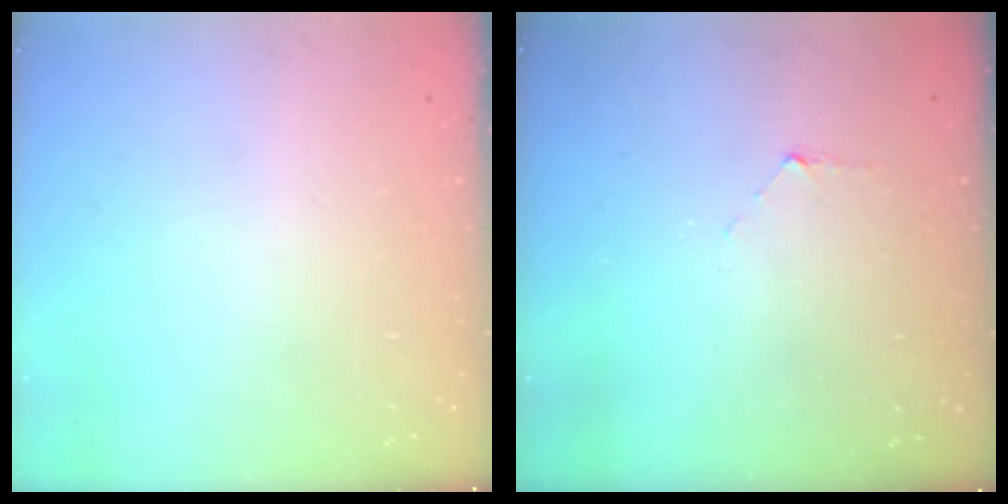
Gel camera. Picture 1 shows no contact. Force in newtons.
{"total": 3.6, "press": 3.6, "slide": 0.3}